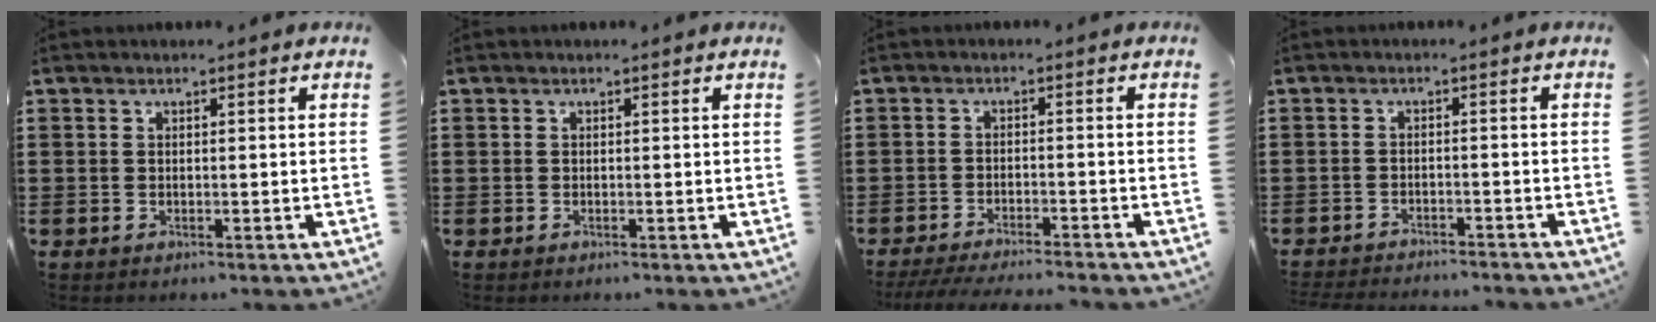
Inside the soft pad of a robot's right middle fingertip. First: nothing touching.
{"total": 0.0}
{"total": 3.9, "force": [-3.7, 0.0, 1.2], "torque": [-0.025, -0.006, -0.075]}
{"total": 2.4, "force": [-2.4, -0.1, 0.1], "torque": [-0.005, 0.000, -0.050]}